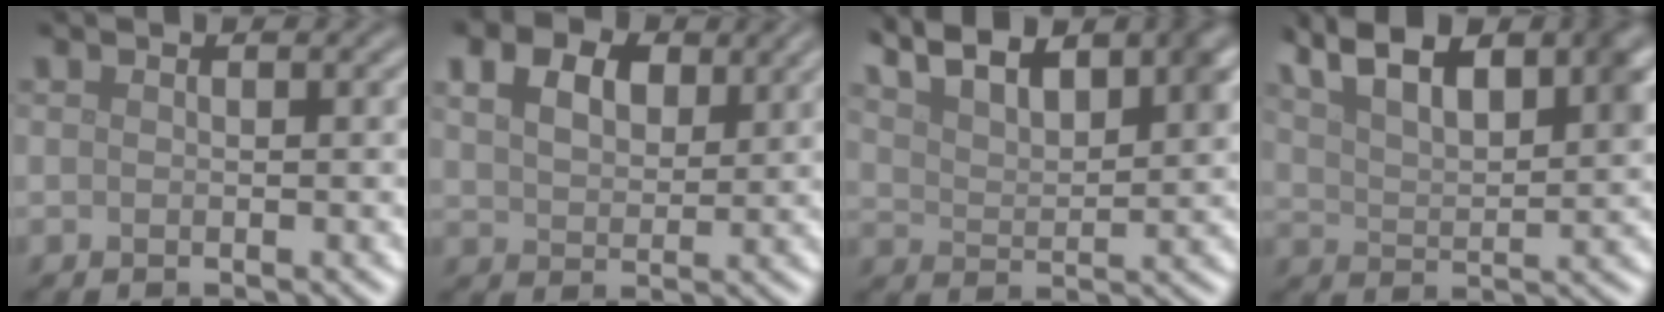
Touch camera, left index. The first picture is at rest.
{"total": 5.3, "force": [2.8, 3.1, 3.2], "torque": [-0.060, 0.010, 0.041]}
{"total": 7.8, "force": [5.4, 2.8, 4.9], "torque": [-0.080, 0.026, 0.074]}
{"total": 8.3, "force": [4.9, 3.1, 5.9], "torque": [-0.104, 0.019, 0.082]}